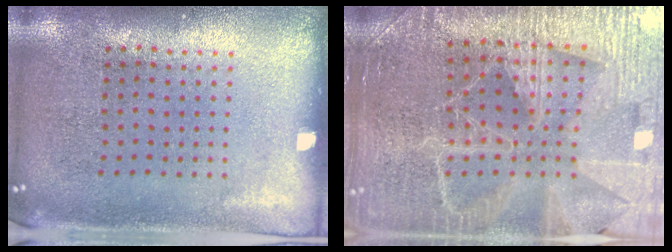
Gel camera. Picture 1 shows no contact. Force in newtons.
{"total": 4.0, "press": 3.8, "slide": 1.1}